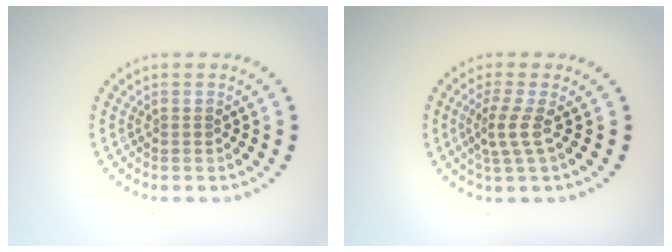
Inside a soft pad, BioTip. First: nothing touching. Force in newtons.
{"total": 2.3, "press": 1.5, "slide": 1.7}